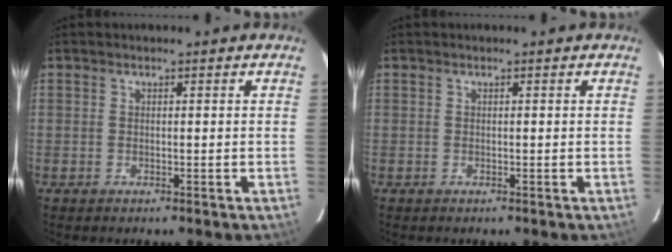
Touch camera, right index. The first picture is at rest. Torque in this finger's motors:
{"motor_torque": [0.09, 0.03, -0.01, 0.01]}